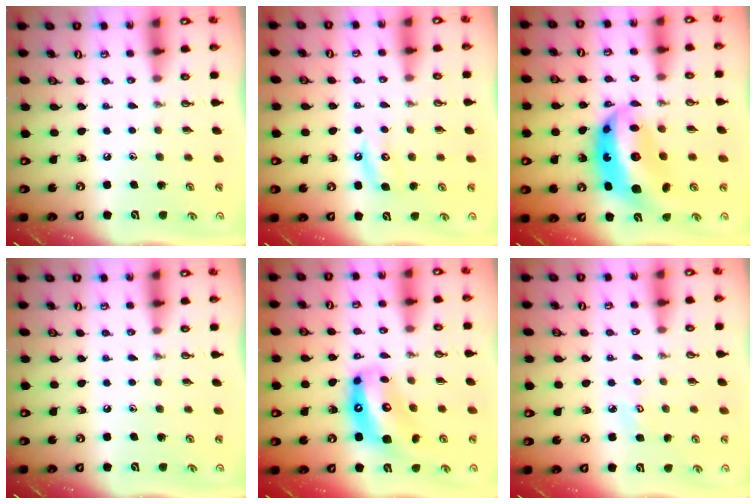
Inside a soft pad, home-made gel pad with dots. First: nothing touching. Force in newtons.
{"total": 5.5, "press": 5.5, "slide": 0.4}
{"total": 16.1, "press": 16.0, "slide": 1.5}
{"total": 0.0}
{"total": 12.6, "press": 12.5, "slide": 1.5}
{"total": 3.7, "press": 3.7, "slide": 0.4}